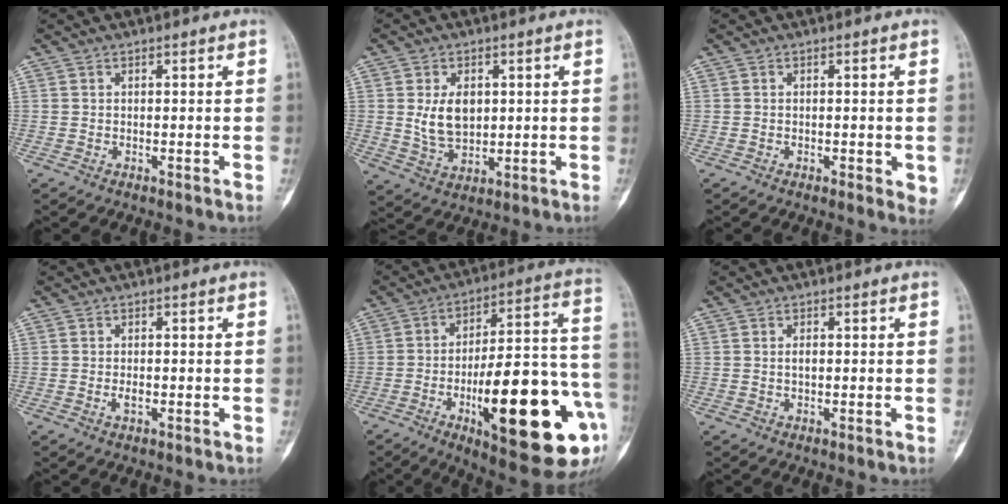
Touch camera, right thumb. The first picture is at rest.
{"total": 7.7, "force": [1.2, 5.2, 5.5], "torque": [-0.080, -0.012, 0.032]}
{"total": 3.3, "force": [-0.6, 1.3, 3.0], "torque": [-0.032, -0.007, -0.008]}
{"total": 1.6, "force": [-0.4, 0.9, 1.3], "torque": [-0.023, 0.000, -0.007]}
{"total": 28.4, "force": [-9.2, 8.5, 25.5], "torque": [-0.331, 0.024, -0.125]}
{"total": 1.2, "force": [0.0, 0.6, 1.0], "torque": [-0.014, 0.001, 0.001]}